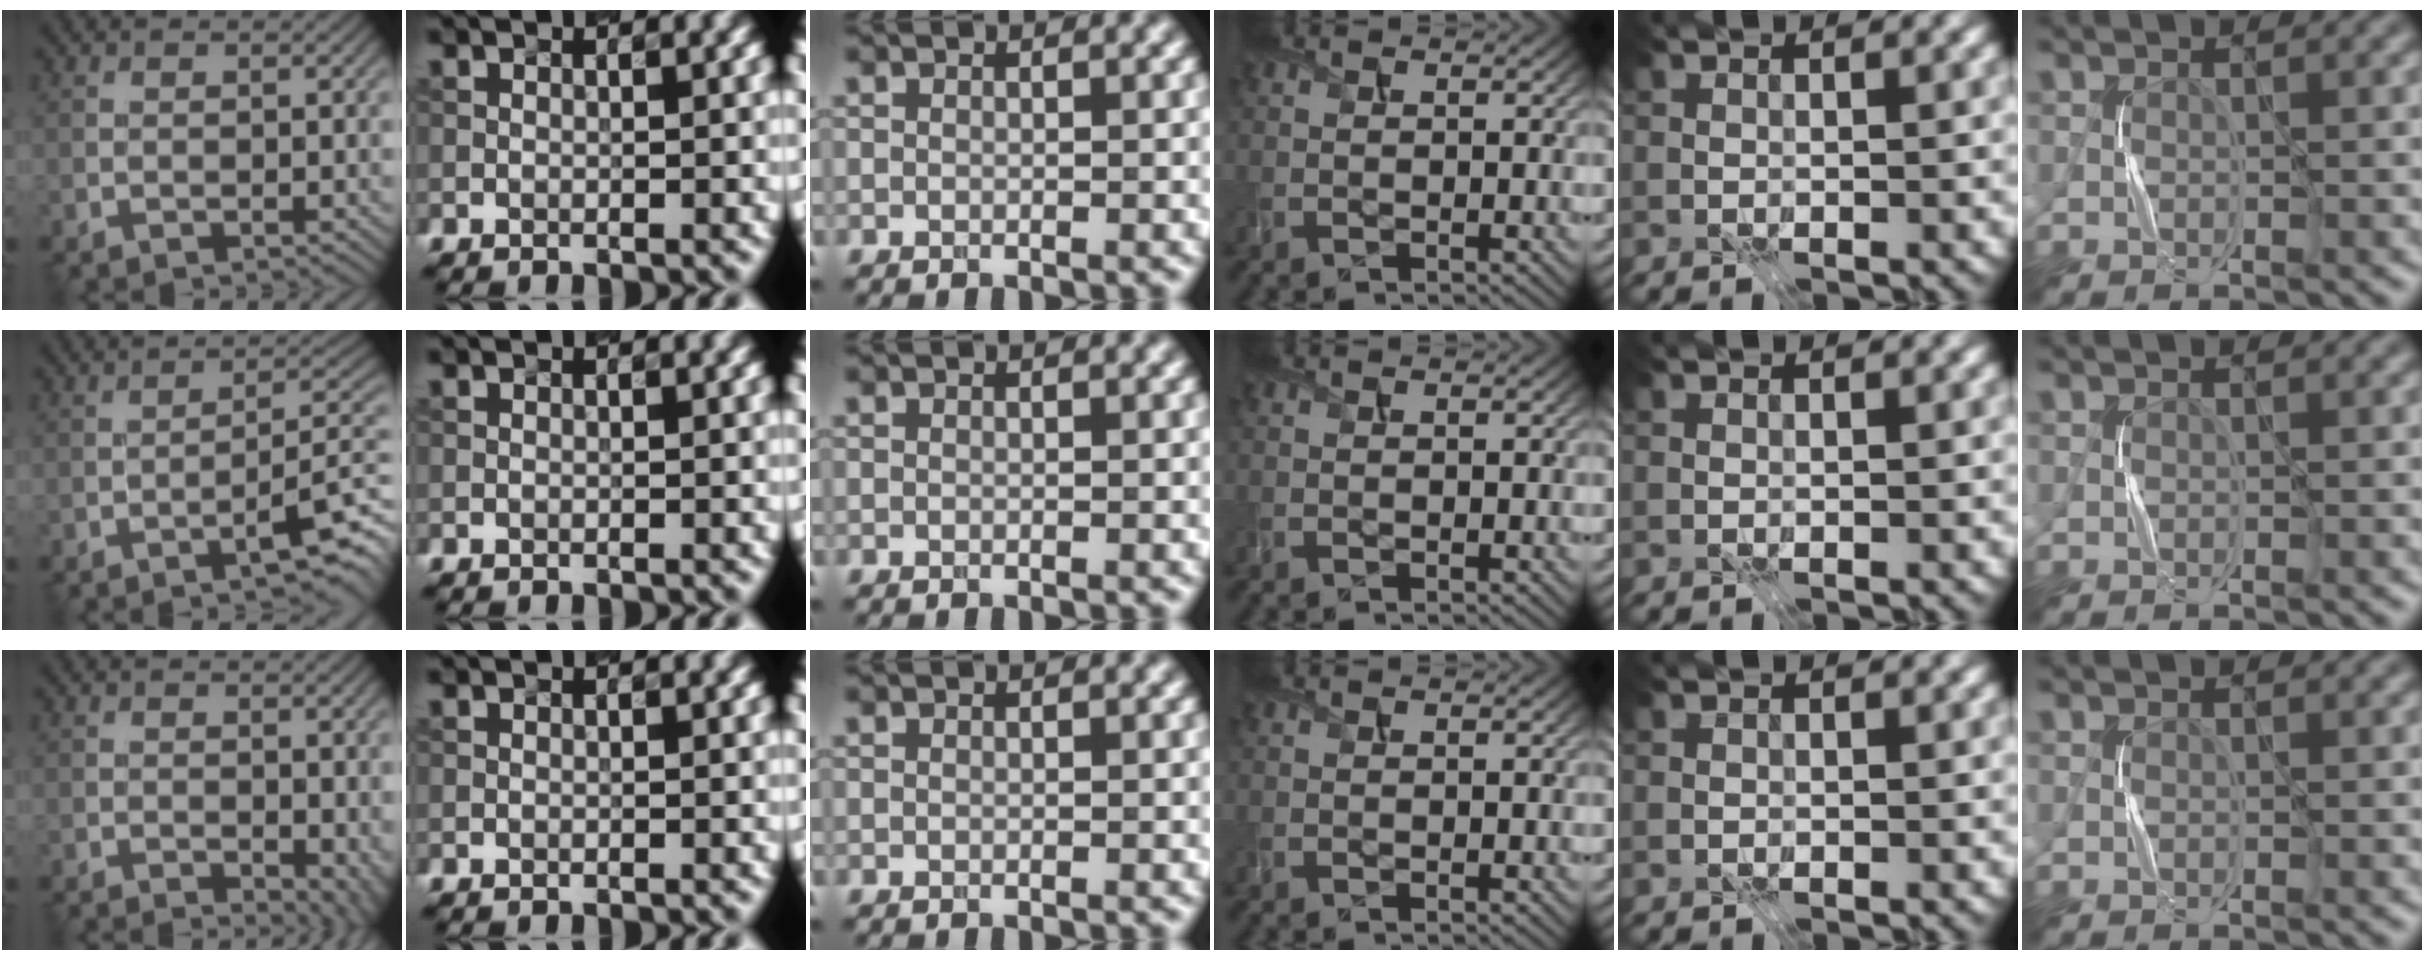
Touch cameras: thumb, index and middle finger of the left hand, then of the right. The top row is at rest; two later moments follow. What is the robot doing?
{"motion": "press", "object": "syringe"}